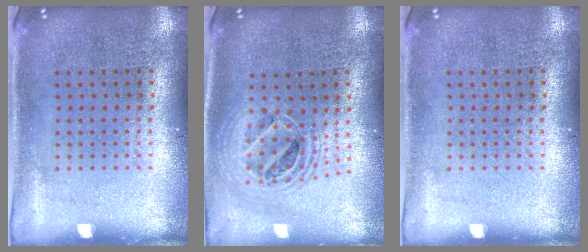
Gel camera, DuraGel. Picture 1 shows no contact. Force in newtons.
{"total": 1.9, "press": 1.6, "slide": 1.1}
{"total": 0.0}